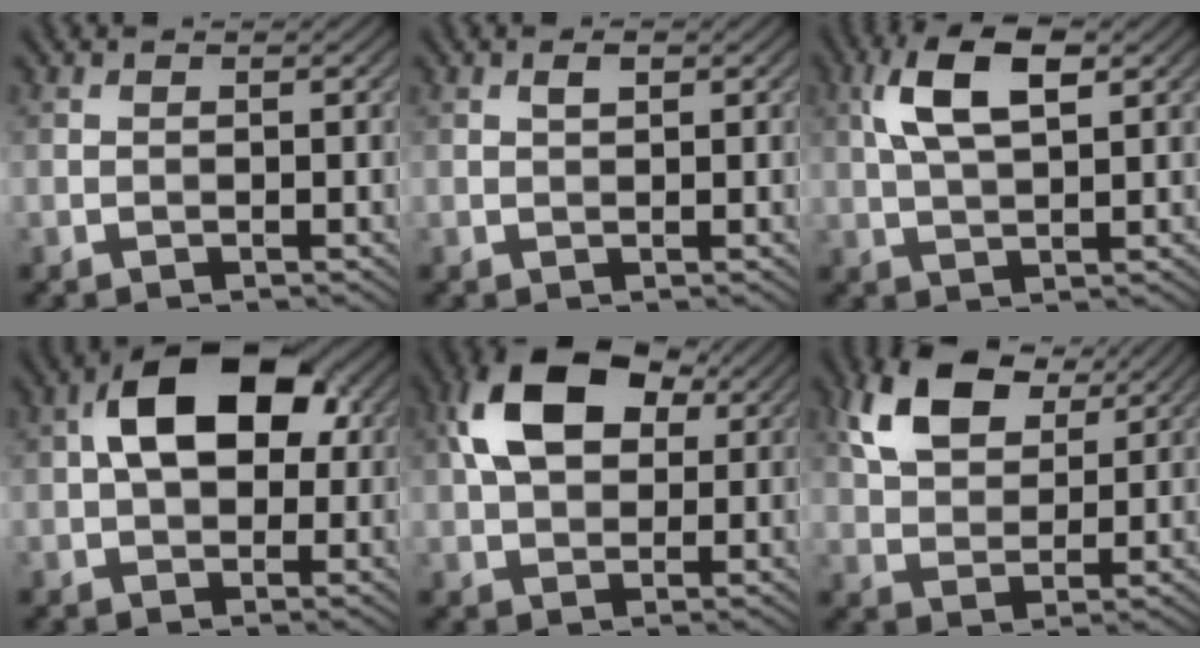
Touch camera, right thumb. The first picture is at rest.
{"total": 1.1, "force": [0.5, 0.4, 0.8], "torque": [-0.016, -0.001, 0.010]}
{"total": 7.4, "force": [2.7, 2.9, 6.3], "torque": [-0.133, 0.013, 0.051]}
{"total": 10.9, "force": [2.2, 6.5, 8.5], "torque": [-0.145, 0.021, 0.025]}
{"total": 11.5, "force": [3.6, 7.1, 8.2], "torque": [-0.174, 0.023, 0.059]}
{"total": 10.3, "force": [5.6, 5.7, 6.5], "torque": [-0.146, 0.009, 0.109]}